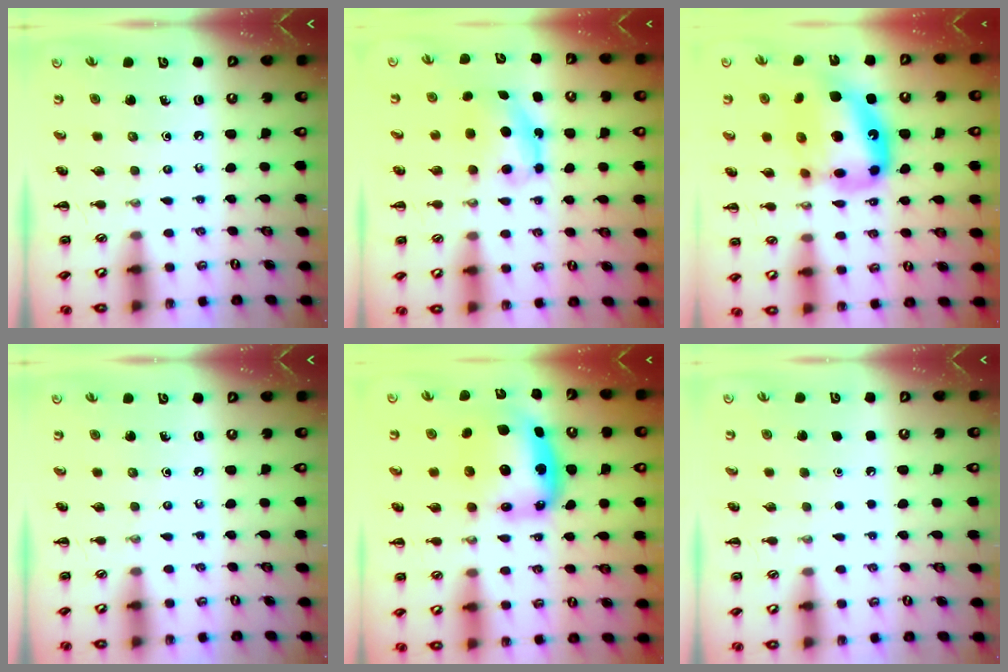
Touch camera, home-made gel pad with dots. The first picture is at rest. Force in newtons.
{"total": 5.9, "press": 5.8, "slide": 0.9}
{"total": 17.9, "press": 17.3, "slide": 4.7}
{"total": 0.0}
{"total": 7.2, "press": 7.1, "slide": 1.7}
{"total": 1.8, "press": 1.7, "slide": 0.1}